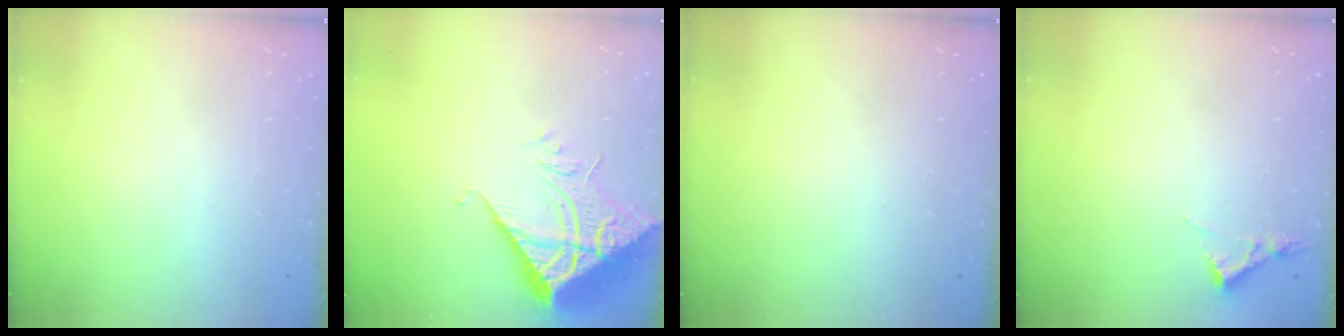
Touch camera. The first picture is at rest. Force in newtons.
{"total": 10.7, "press": 10.6, "slide": 1.0}
{"total": 0.0}
{"total": 3.2, "press": 3.2, "slide": 0.5}